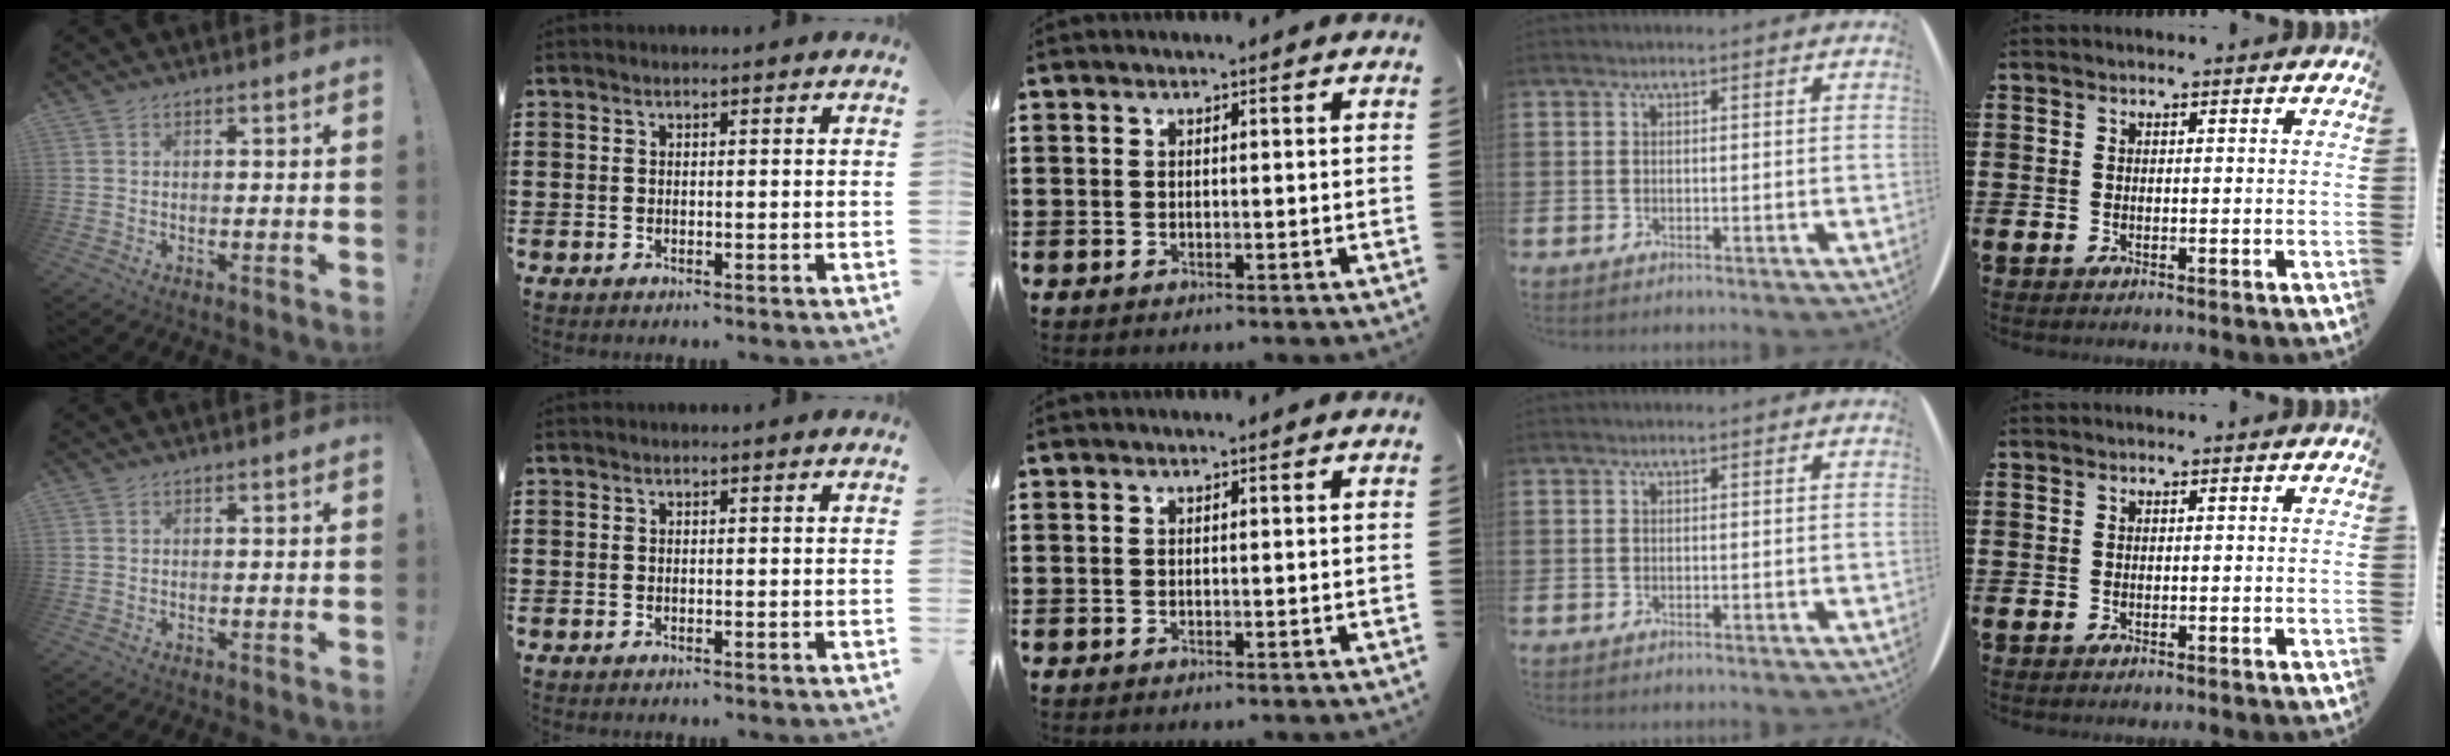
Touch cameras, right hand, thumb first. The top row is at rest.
{}